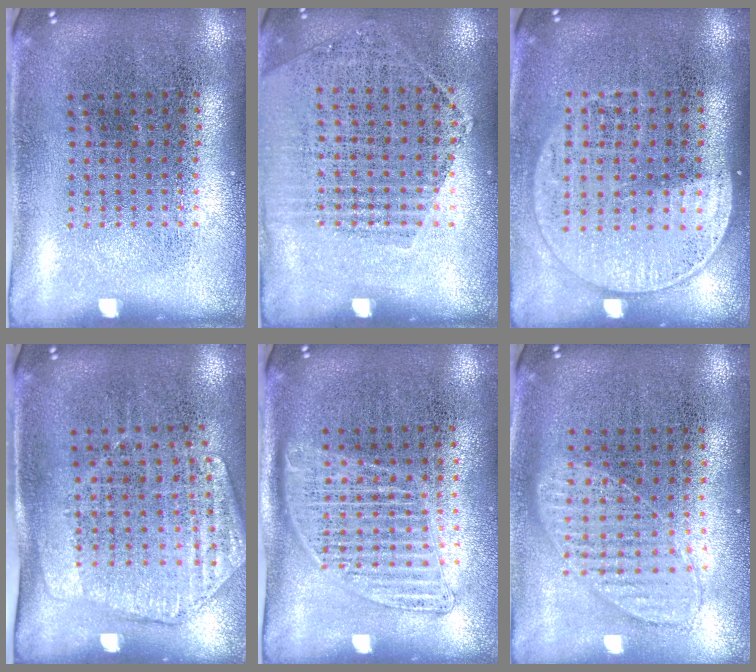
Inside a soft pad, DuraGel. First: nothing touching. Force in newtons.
{"total": 1.2, "press": 1.1, "slide": 0.5}
{"total": 1.5, "press": 1.4, "slide": 0.6}
{"total": 1.7, "press": 1.4, "slide": 0.9}
{"total": 1.4, "press": 1.3, "slide": 0.6}
{"total": 1.0, "press": 1.0, "slide": 0.3}